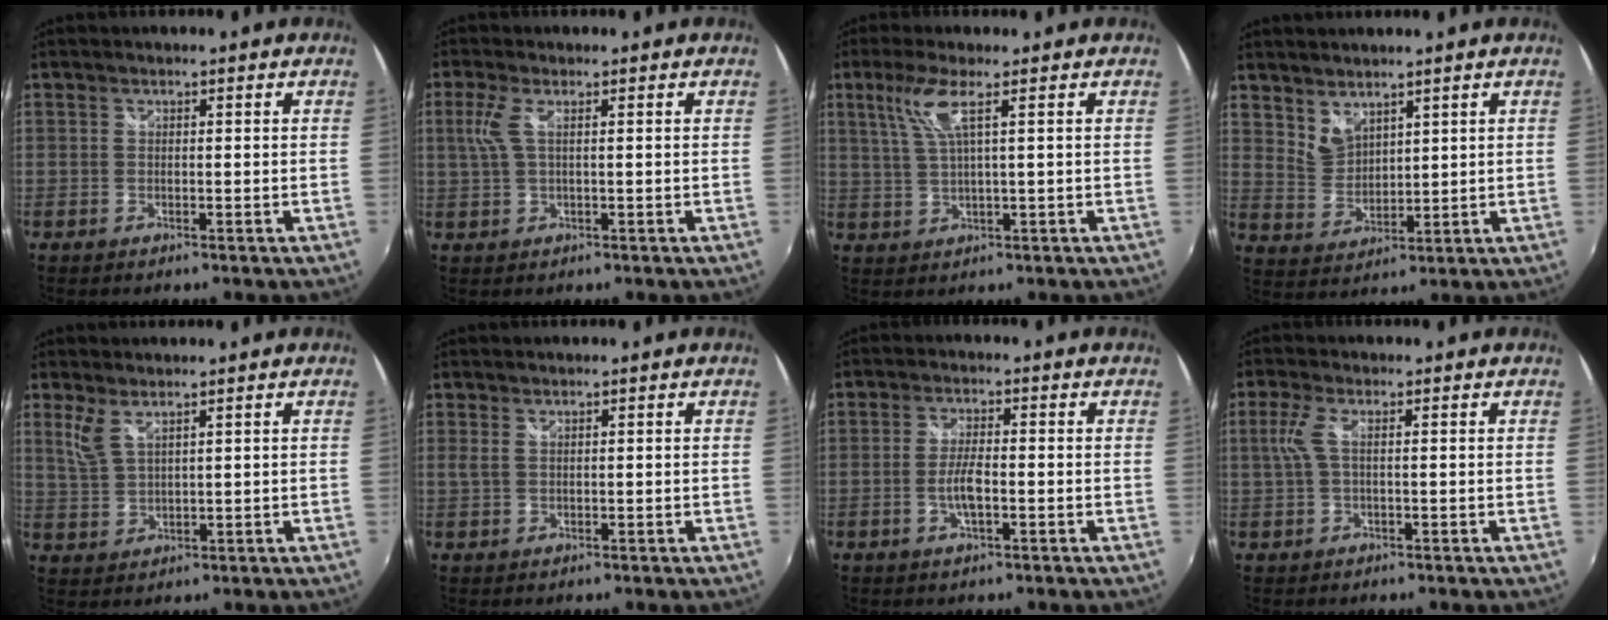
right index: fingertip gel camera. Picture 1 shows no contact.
{"total": 3.6, "force": [0.9, 0.8, 3.4], "torque": [-0.078, 0.004, 0.022]}
{"total": 5.6, "force": [2.4, 0.0, 5.0], "torque": [-0.104, 0.001, 0.055]}
{"total": 5.4, "force": [4.3, 2.7, 1.8], "torque": [-0.027, 0.002, 0.093]}
{"total": 4.0, "force": [2.6, 1.2, 2.8], "torque": [-0.060, -0.004, 0.057]}
{"total": 1.2, "force": [0.6, 0.5, 1.0], "torque": [-0.023, 0.000, 0.009]}
{"total": 4.1, "force": [-1.2, 1.0, 3.8], "torque": [-0.079, -0.003, -0.023]}
{"total": 3.6, "force": [0.4, 0.7, 3.5], "torque": [-0.078, 0.004, 0.012]}